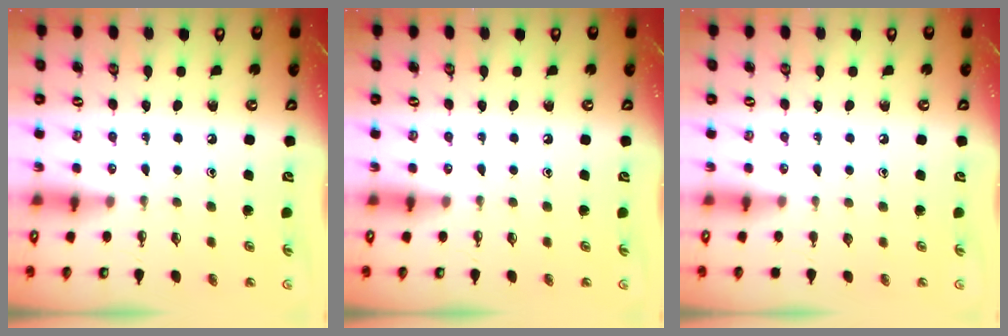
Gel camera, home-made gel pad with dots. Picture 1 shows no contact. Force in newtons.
{"total": 0.0}
{"total": 0.0}